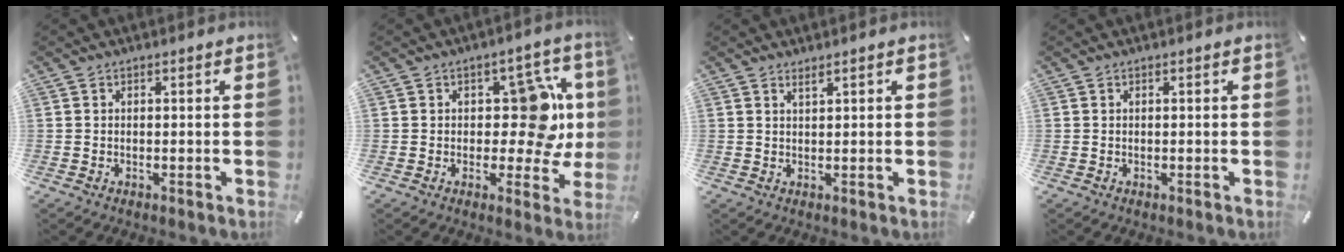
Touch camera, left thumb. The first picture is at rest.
{"total": 14.9, "force": [2.0, 8.9, 11.8], "torque": [-0.158, -0.010, 0.040]}
{"total": 1.3, "force": [1.0, 0.2, 0.7], "torque": [-0.015, -0.001, 0.018]}
{"total": 0.0}